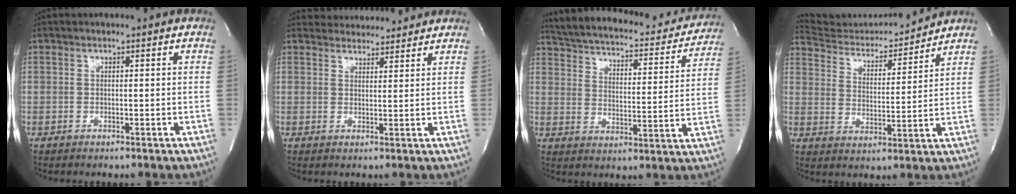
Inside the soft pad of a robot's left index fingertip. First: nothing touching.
{"total": 6.8, "force": [6.6, 1.5, 0.7], "torque": [-0.008, 0.016, 0.085]}
{"total": 23.1, "force": [20.4, 6.8, 8.6], "torque": [-0.147, -0.003, 0.264]}
{"total": 13.0, "force": [12.9, 0.7, 1.5], "torque": [-0.027, -0.012, 0.213]}